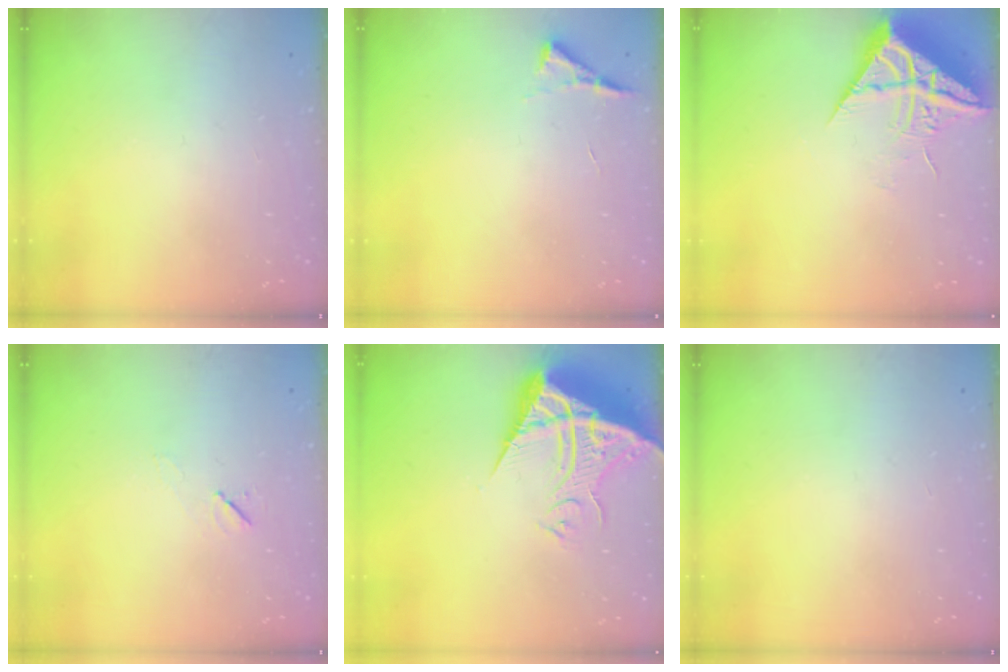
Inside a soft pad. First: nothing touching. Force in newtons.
{"total": 3.6, "press": 3.6, "slide": 0.5}
{"total": 10.0, "press": 9.9, "slide": 1.0}
{"total": 4.8, "press": 4.4, "slide": 2.0}
{"total": 13.9, "press": 13.9, "slide": 1.3}
{"total": 0.0}